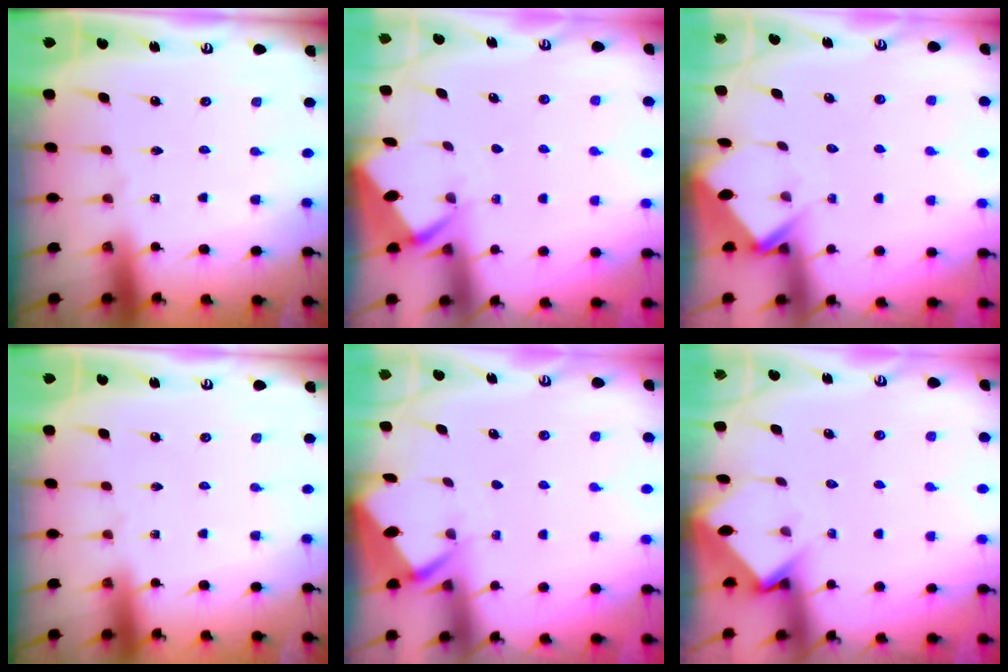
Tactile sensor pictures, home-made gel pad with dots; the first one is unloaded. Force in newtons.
{"total": 2.6, "press": 2.6, "slide": 0.4}
{"total": 4.5, "press": 4.5, "slide": 0.4}
{"total": 0.0}
{"total": 2.9, "press": 2.9, "slide": 0.3}
{"total": 3.8, "press": 3.8, "slide": 0.3}